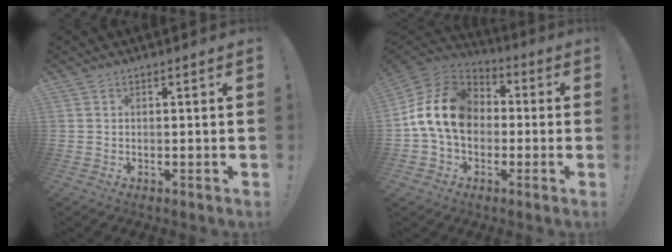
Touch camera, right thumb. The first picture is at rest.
{"total": 17.6, "force": [1.2, 12.9, 11.9], "torque": [-0.213, 0.017, 0.028]}